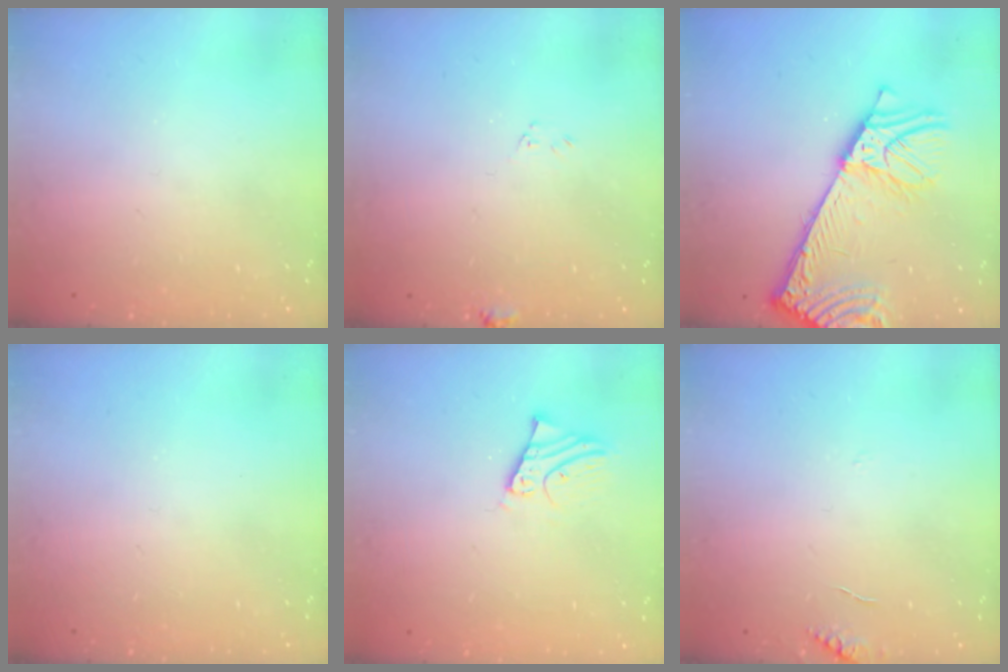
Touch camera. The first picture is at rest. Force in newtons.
{"total": 5.5, "press": 5.5, "slide": 0.3}
{"total": 11.2, "press": 10.8, "slide": 3.0}
{"total": 0.0}
{"total": 2.8, "press": 2.8, "slide": 0.2}
{"total": 5.1, "press": 5.0, "slide": 0.7}